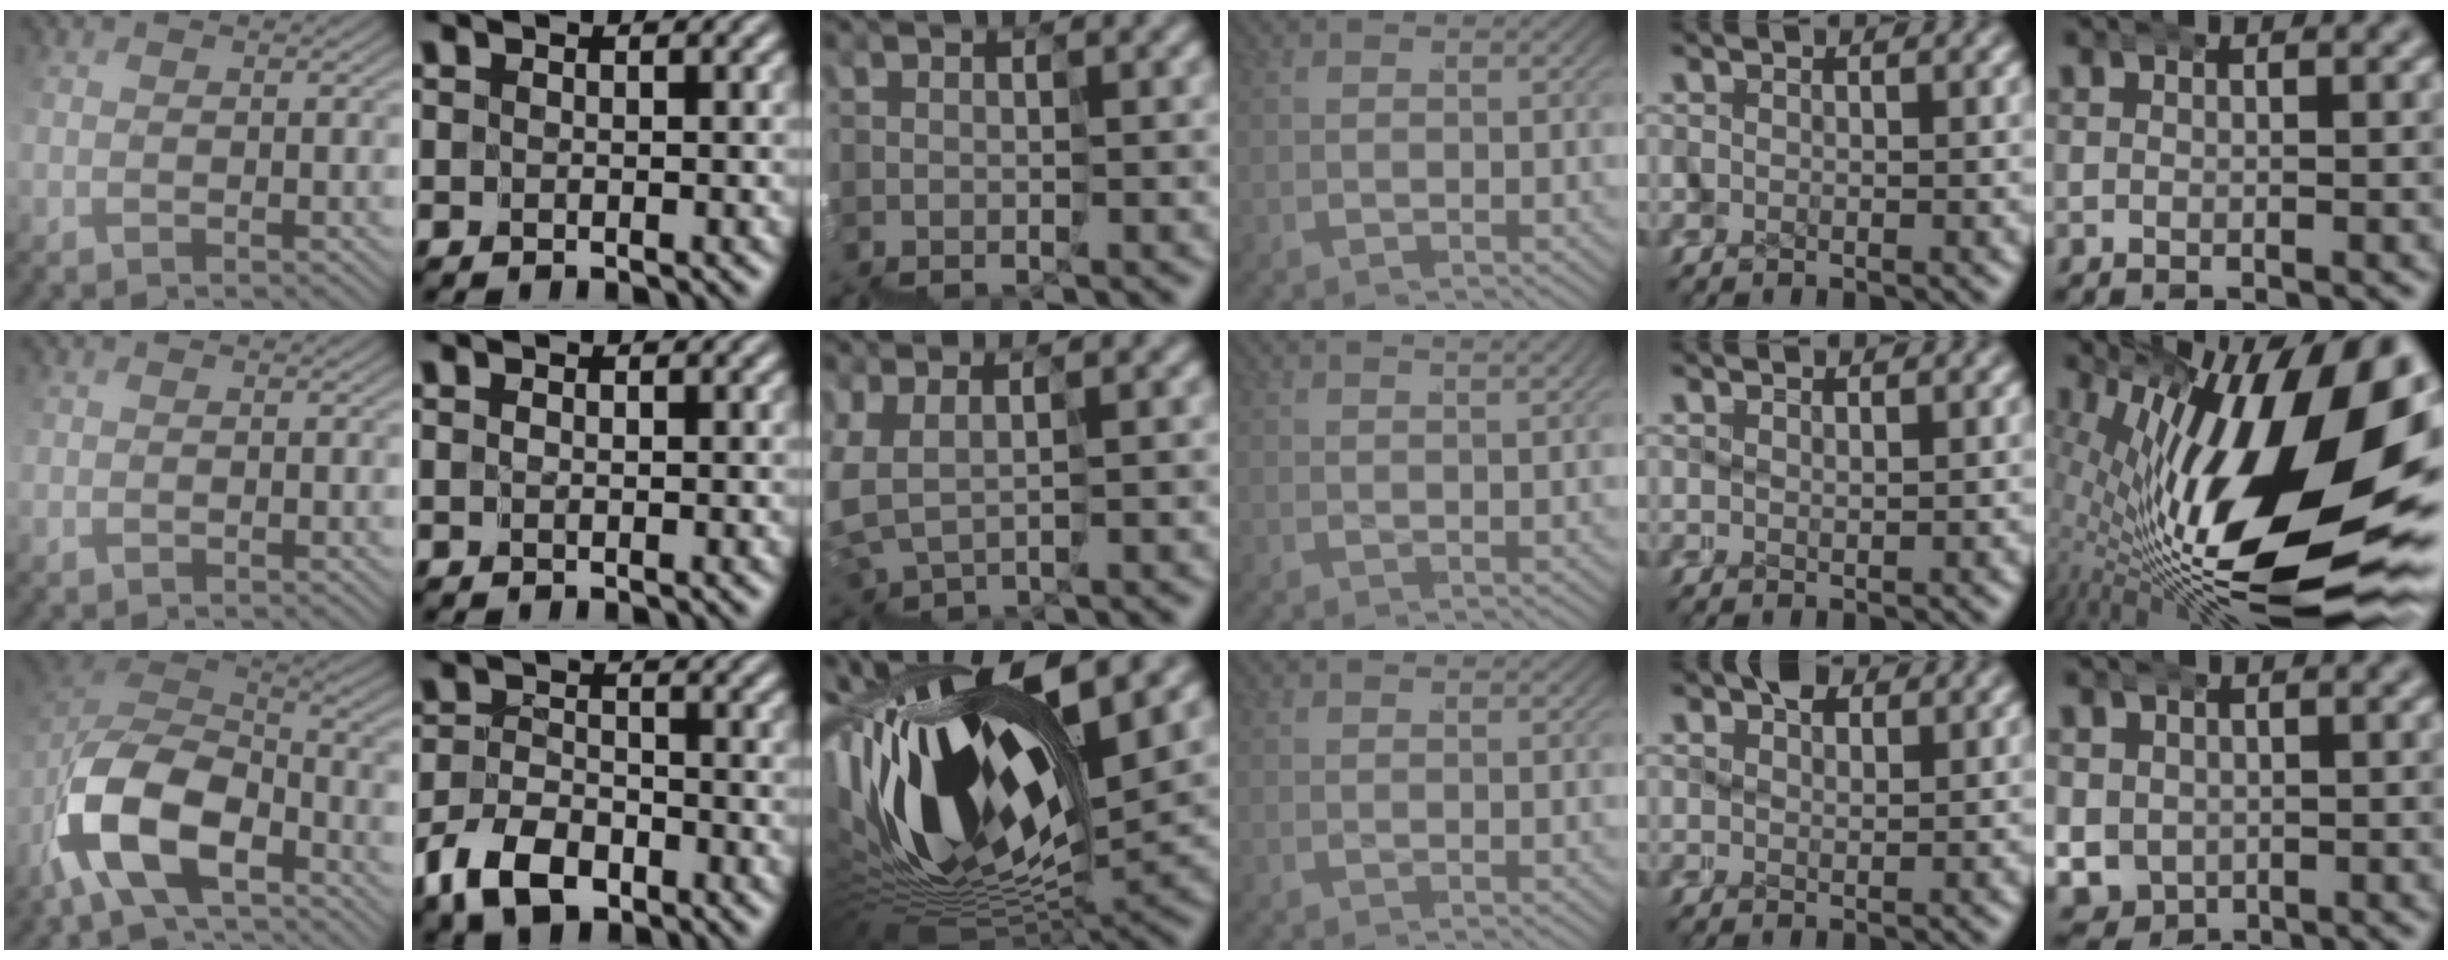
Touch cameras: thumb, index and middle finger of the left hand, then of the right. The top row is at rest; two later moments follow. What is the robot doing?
{"motion": "wrap", "object": "ethernet cable"}